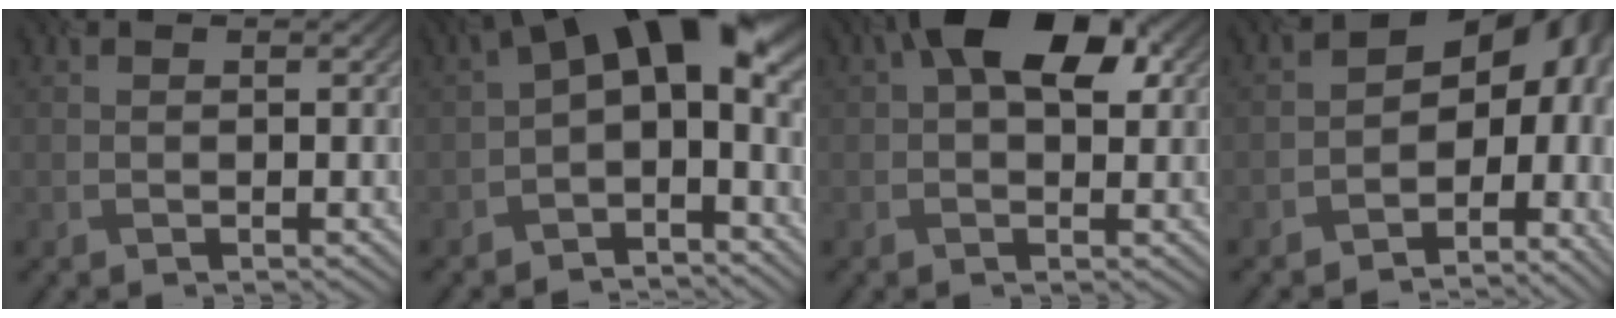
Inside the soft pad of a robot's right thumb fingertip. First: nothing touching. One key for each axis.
{"total": 12.3, "fx": 0.9, "fy": 6.5, "fz": 10.4, "tx": -0.172, "ty": 0.010, "tz": 0.003}
{"total": 10.8, "fx": 3.5, "fy": 5.8, "fz": 8.5, "tx": -0.138, "ty": 0.022, "tz": 0.046}
{"total": 14.0, "fx": -2.1, "fy": 9.8, "fz": 9.7, "tx": -0.123, "ty": -0.034, "tz": -0.002}